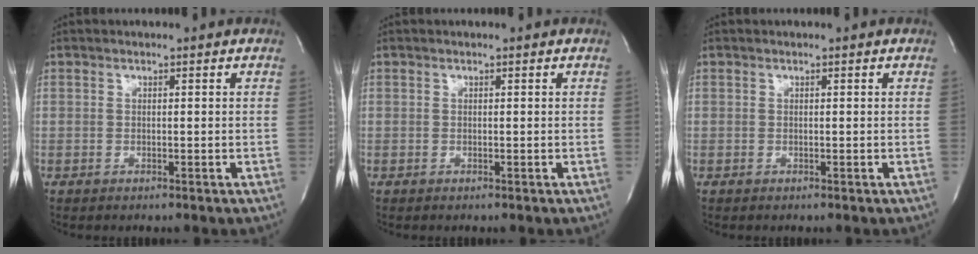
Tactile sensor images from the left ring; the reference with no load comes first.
{"total": 0.0}
{"total": 0.0}